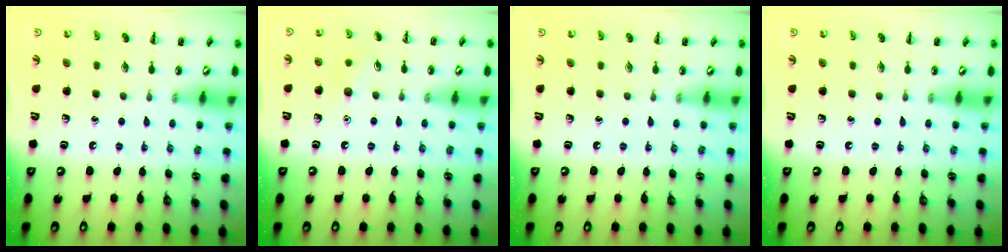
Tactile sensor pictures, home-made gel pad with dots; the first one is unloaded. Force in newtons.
{"total": 6.3, "press": 6.1, "slide": 1.6}
{"total": 0.0}
{"total": 0.0}